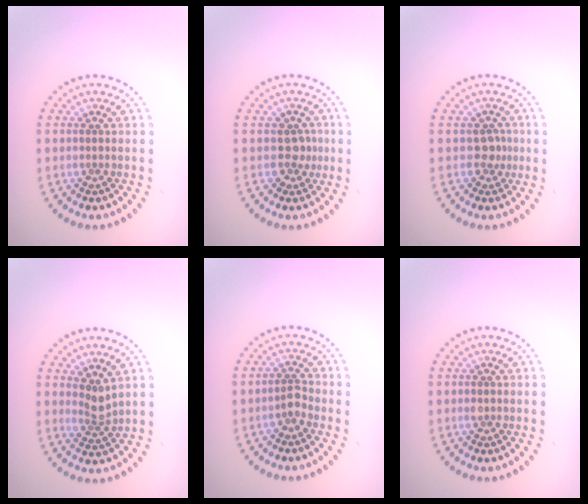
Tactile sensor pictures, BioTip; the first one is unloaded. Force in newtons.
{"total": 1.9, "press": 1.4, "slide": 1.2}
{"total": 1.6, "press": 1.2, "slide": 1.0}
{"total": 2.0, "press": 1.5, "slide": 1.3}
{"total": 1.4, "press": 1.1, "slide": 0.9}
{"total": 0.7, "press": 0.6, "slide": 0.1}